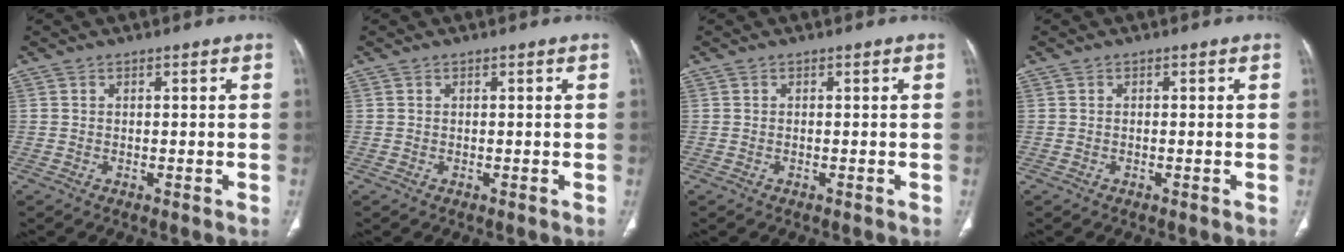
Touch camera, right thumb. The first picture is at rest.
{"total": 0.0}
{"total": 0.0}
{"total": 0.0}